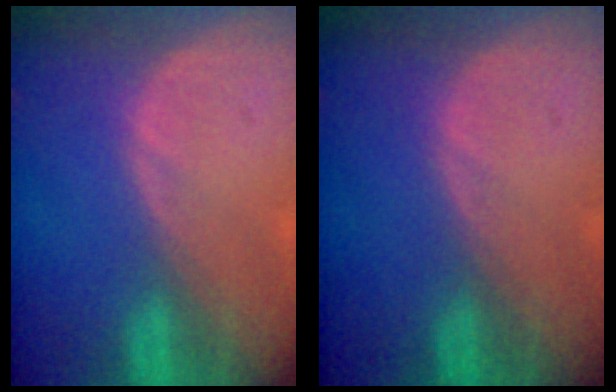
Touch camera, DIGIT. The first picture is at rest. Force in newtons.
{"total": 0.0}